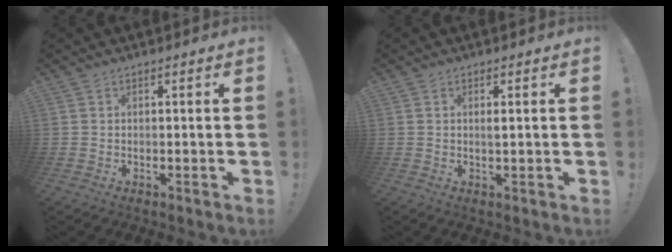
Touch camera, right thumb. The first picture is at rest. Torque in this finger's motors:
{"motor_torque": [-0.05, -0.16, -0.01, 0.16, 0.03]}